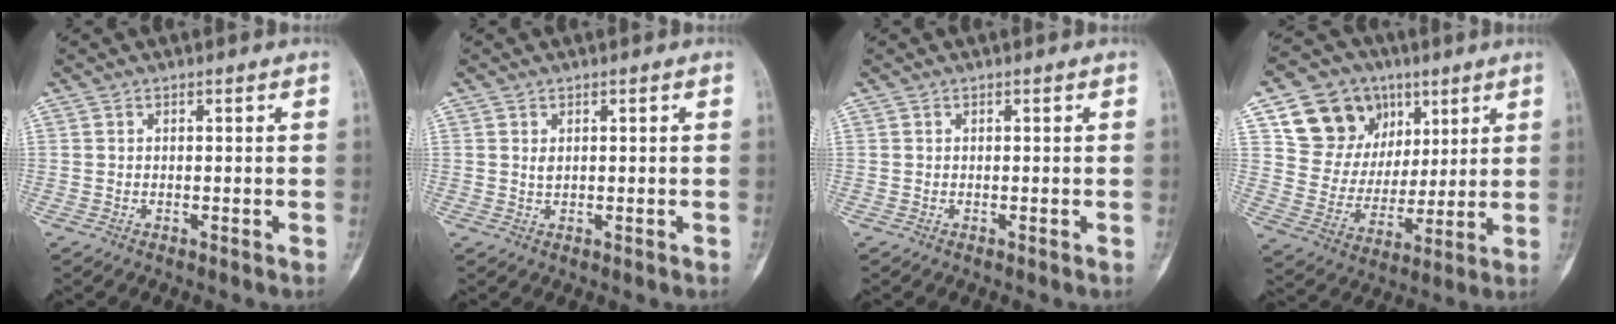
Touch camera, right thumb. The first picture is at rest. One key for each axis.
{"total": 0.8, "fx": 0.2, "fy": 0.4, "fz": 0.6, "tx": -0.014, "ty": 0.000, "tz": 0.006}
{"total": 0.0}
{"total": 17.0, "fx": 8.0, "fy": 13.4, "fz": 6.7, "tx": -0.076, "ty": -0.012, "tz": 0.150}